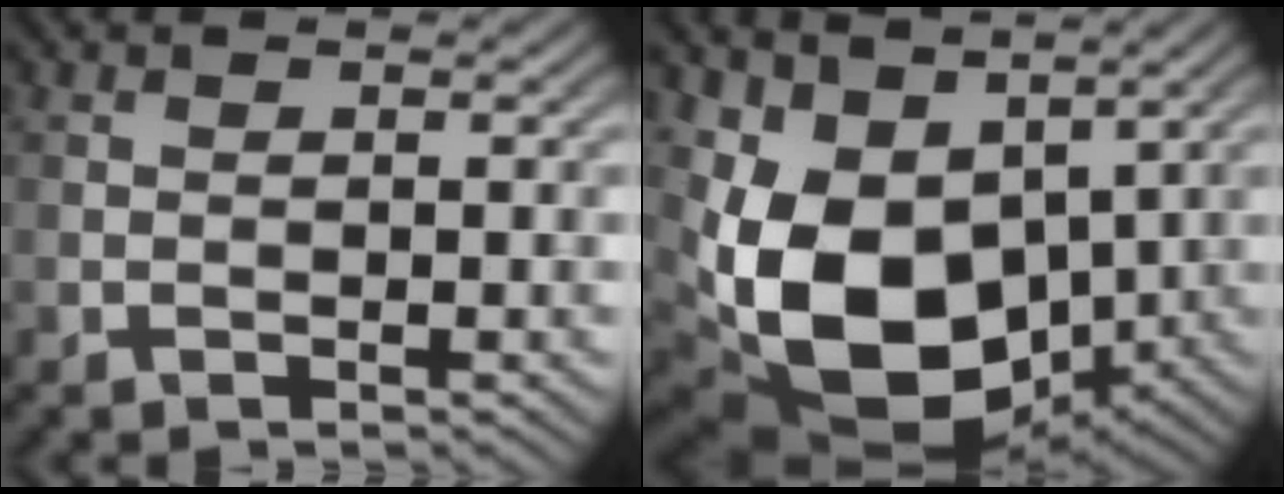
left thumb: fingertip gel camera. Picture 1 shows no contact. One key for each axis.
{"total": 14.2, "fx": -0.2, "fy": 9.6, "fz": 10.5, "tx": -0.236, "ty": -0.034, "tz": 0.003}